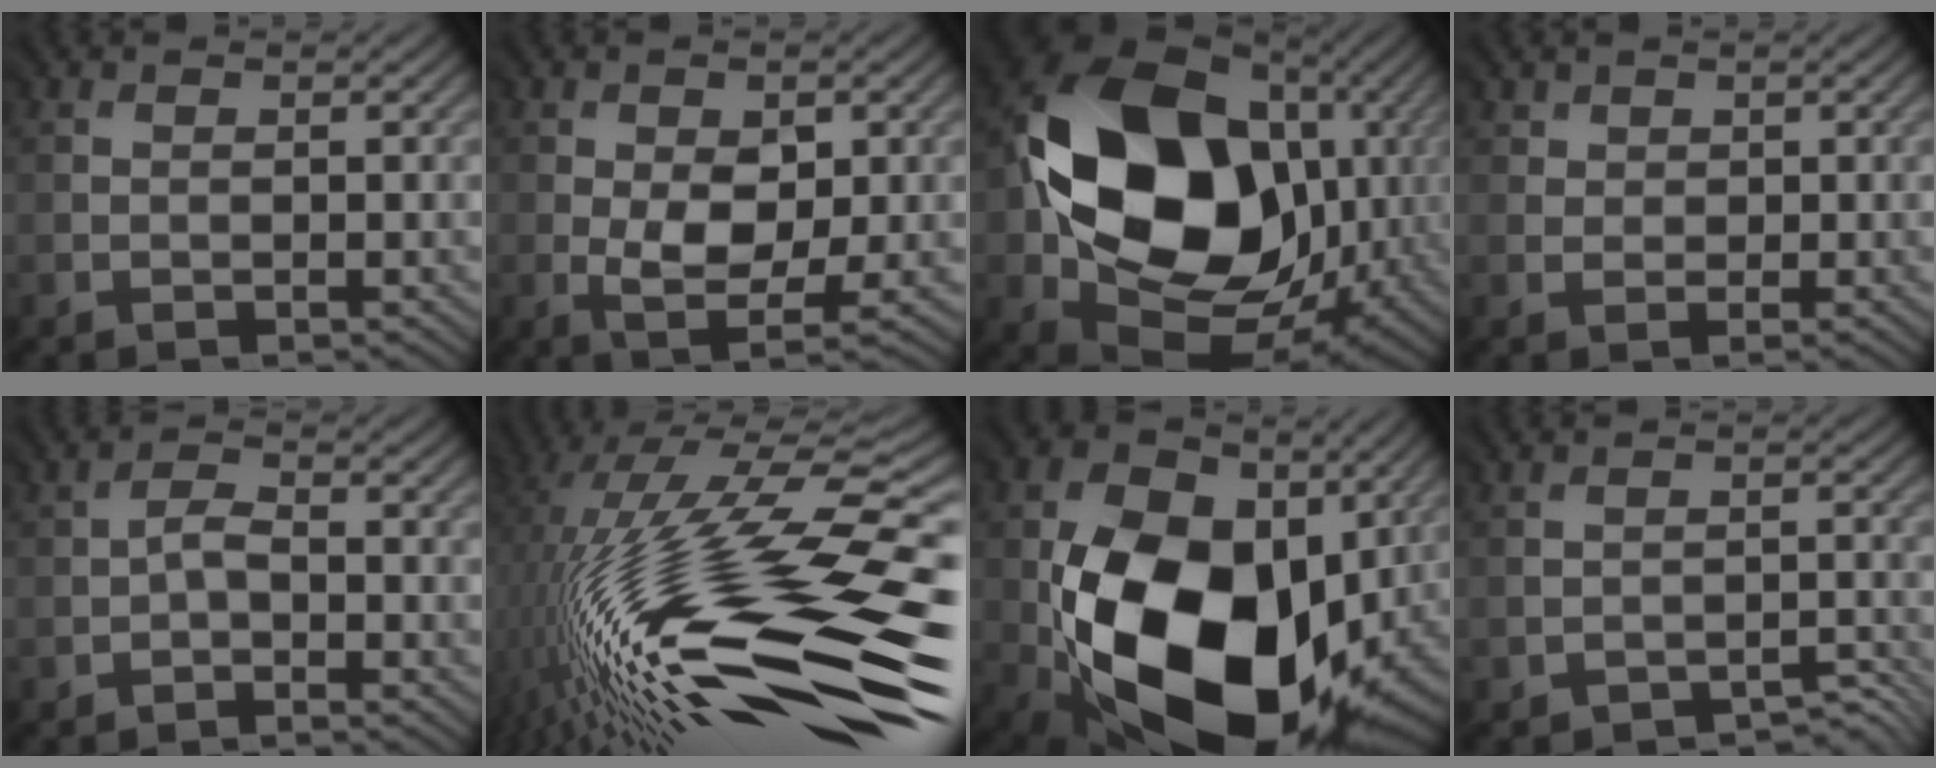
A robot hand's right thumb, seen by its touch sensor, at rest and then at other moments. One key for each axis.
{"total": 6.1, "fx": -0.4, "fy": 3.0, "fz": 5.3, "tx": -0.100, "ty": -0.010, "tz": 0.001}
{"total": 21.5, "fx": 1.8, "fy": 16.6, "fz": 13.5, "tx": -0.304, "ty": -0.042, "tz": 0.059}
{"total": 1.5, "fx": 1.1, "fy": 1.0, "fz": 0.0, "tx": 0.004, "ty": -0.001, "tz": 0.023}
{"total": 1.7, "fx": -0.7, "fy": 0.8, "fz": 1.3, "tx": -0.026, "ty": 0.003, "tz": -0.015}
{"total": 20.5, "fx": -4.4, "fy": 6.3, "fz": 19.0, "tx": -0.342, "ty": 0.005, "tz": -0.098}
{"total": 19.4, "fx": -2.7, "fy": 13.0, "fz": 14.2, "tx": -0.280, "ty": -0.040, "tz": -0.038}
{"total": 2.6, "fx": -2.4, "fy": 0.7, "fz": 0.4, "tx": 0.003, "ty": -0.003, "tz": -0.031}